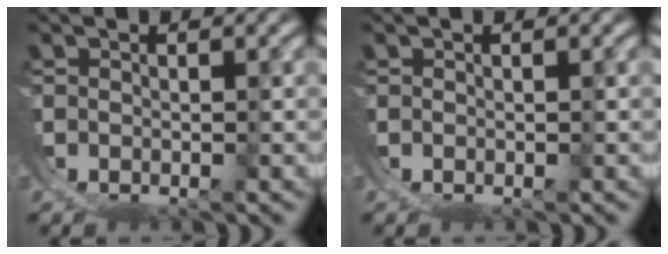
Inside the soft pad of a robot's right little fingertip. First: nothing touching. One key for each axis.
{"total": 0.0}